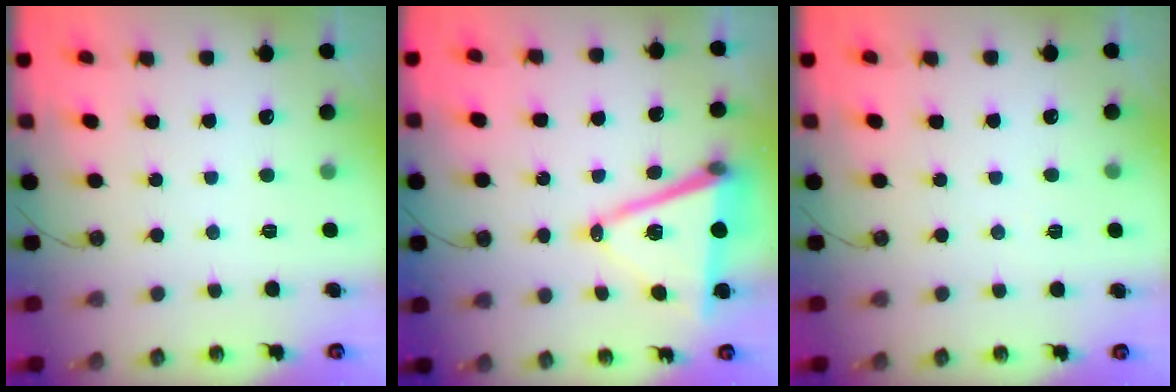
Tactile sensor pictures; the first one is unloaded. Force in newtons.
{"total": 14.6, "press": 14.1, "slide": 3.8}
{"total": 2.2, "press": 1.9, "slide": 1.1}